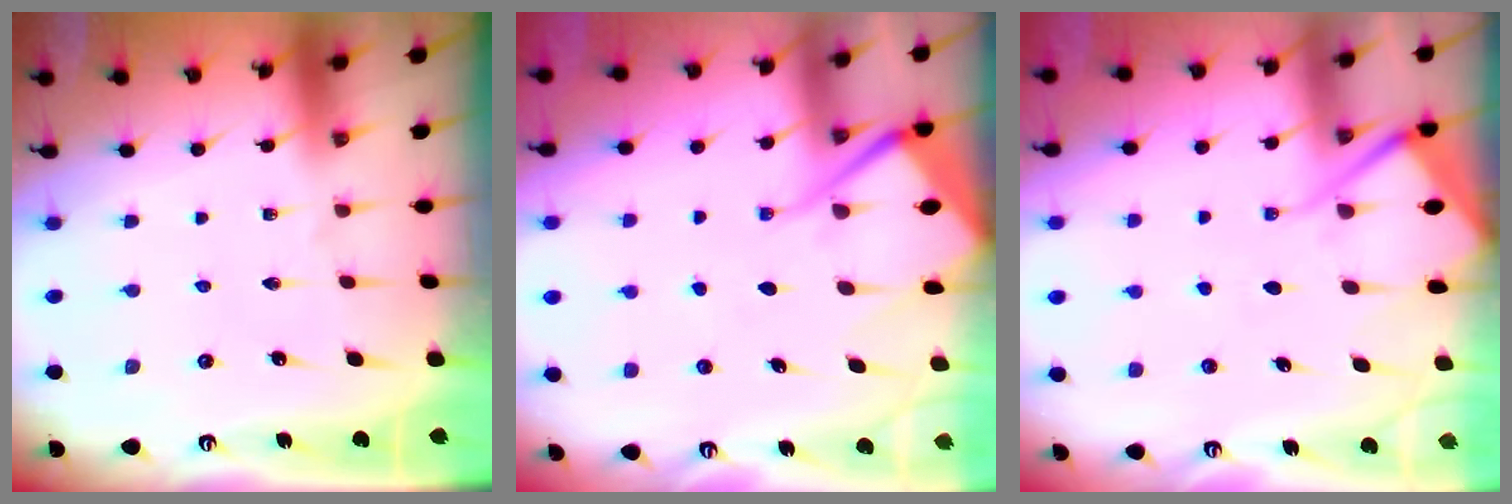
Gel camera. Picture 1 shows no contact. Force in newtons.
{"total": 10.9, "press": 10.9, "slide": 1.0}
{"total": 8.9, "press": 8.9, "slide": 0.8}